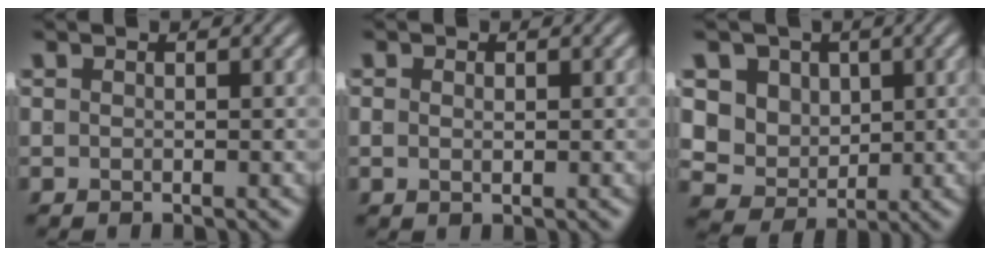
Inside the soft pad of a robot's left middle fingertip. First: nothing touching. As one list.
[{"total": 0.7, "force": [0.0, 0.0, 0.7], "torque": [-0.011, -0.009, 0.008]}, {"total": 11.4, "force": [0.4, 10.2, 5.1], "torque": [-0.139, -0.045, 0.013]}]